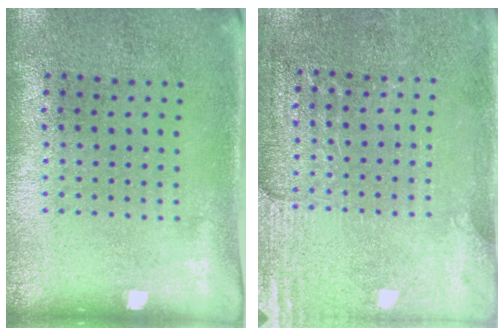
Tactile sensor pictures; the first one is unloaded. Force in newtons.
{"total": 2.9, "press": 2.9, "slide": 0.3}